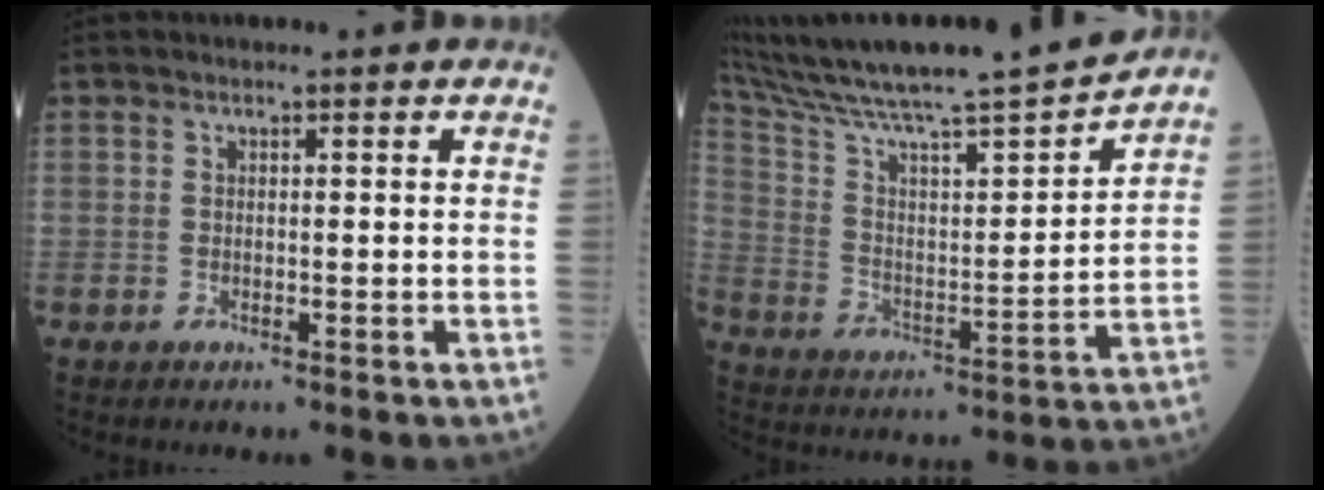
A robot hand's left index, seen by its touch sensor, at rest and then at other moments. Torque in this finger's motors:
{"motor_torque": [0.96, -1.18, 0.68, 0.21]}